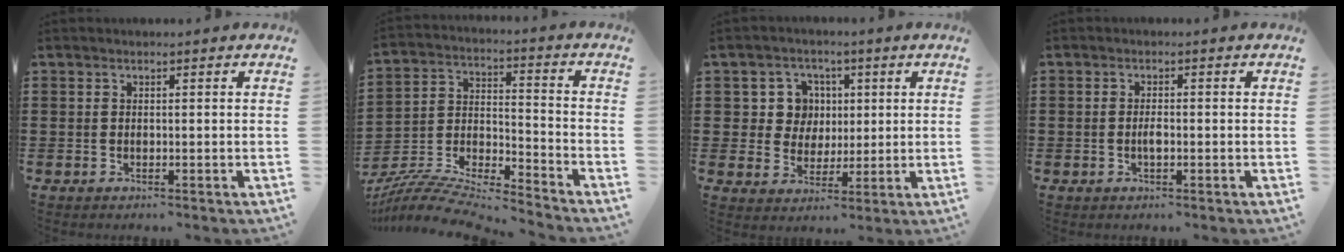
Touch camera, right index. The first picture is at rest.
{"total": 8.4, "force": [-7.9, 0.8, 2.8], "torque": [-0.064, -0.003, -0.163]}
{"total": 6.8, "force": [1.5, 6.2, 2.3], "torque": [-0.066, 0.018, 0.024]}
{"total": 1.6, "force": [-0.4, 0.5, 1.5], "torque": [-0.028, -0.002, -0.008]}